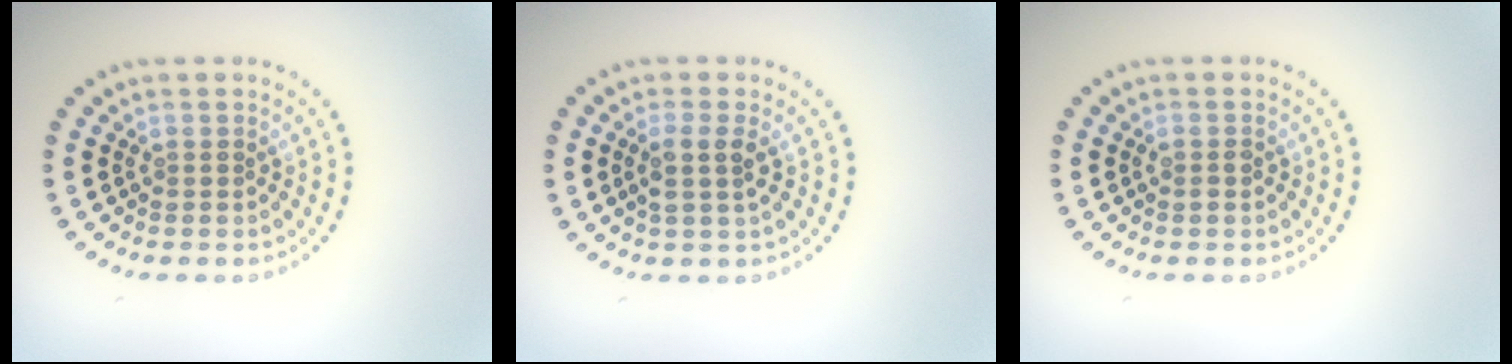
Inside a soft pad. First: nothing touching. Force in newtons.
{"total": 2.0, "press": 1.8, "slide": 1.0}
{"total": 0.8, "press": 0.7, "slide": 0.3}